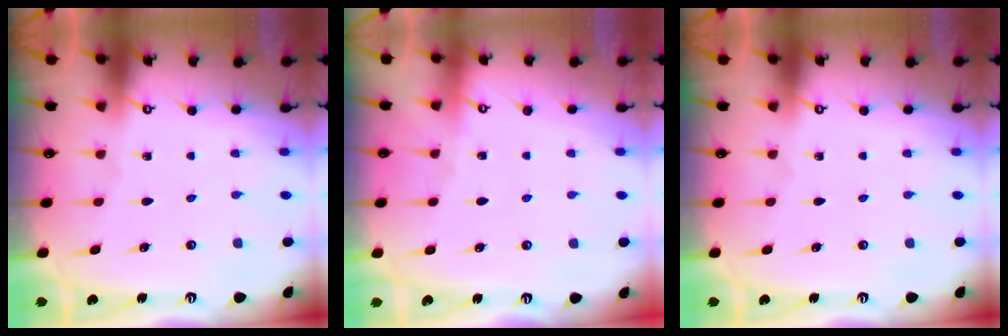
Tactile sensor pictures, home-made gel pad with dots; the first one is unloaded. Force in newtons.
{"total": 0.7, "press": 0.6, "slide": 0.3}
{"total": 0.0}